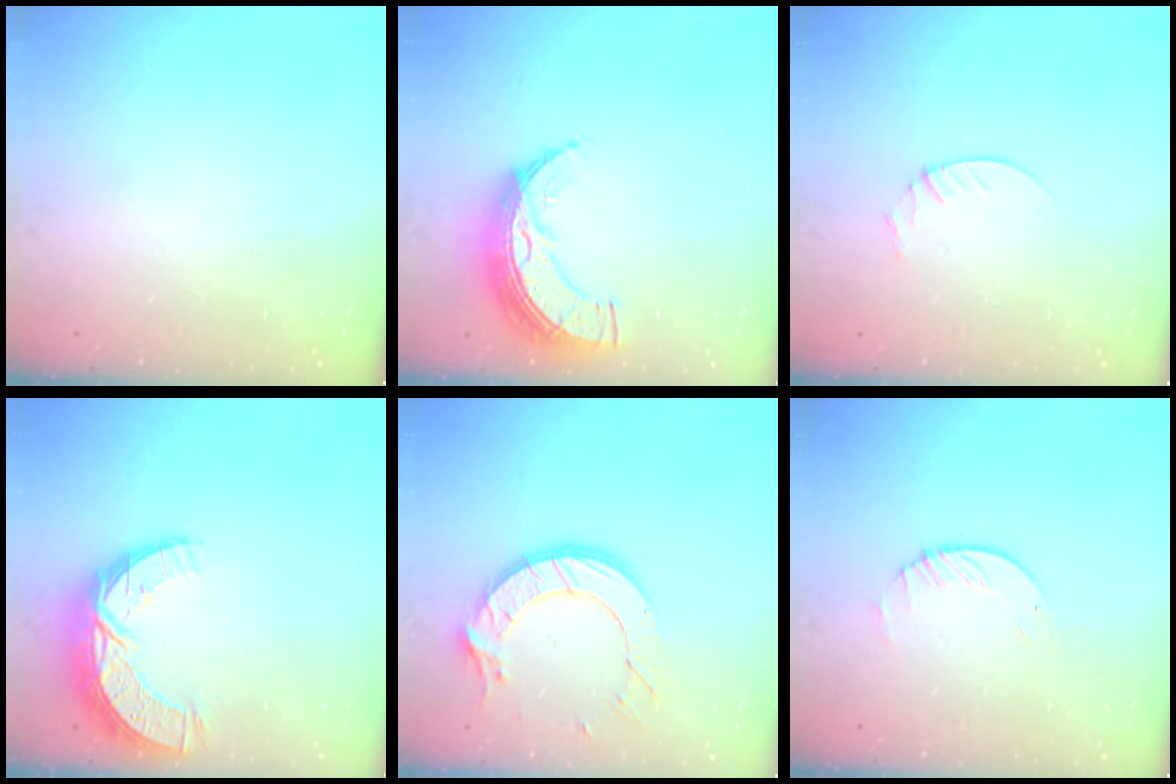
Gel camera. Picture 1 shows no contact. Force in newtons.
{"total": 11.9, "press": 11.8, "slide": 1.0}
{"total": 2.1, "press": 2.1, "slide": 0.2}
{"total": 11.6, "press": 11.6, "slide": 0.7}
{"total": 13.4, "press": 13.3, "slide": 0.8}
{"total": 1.7, "press": 1.7, "slide": 0.2}